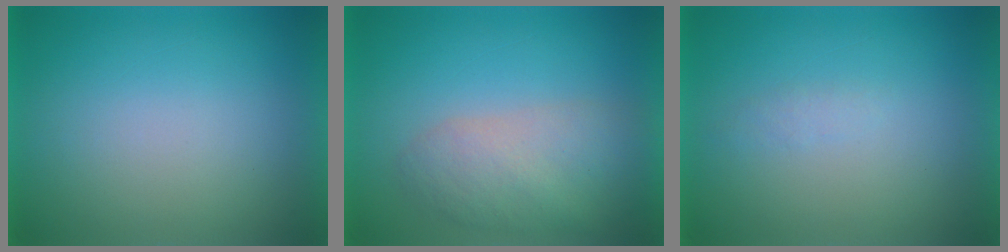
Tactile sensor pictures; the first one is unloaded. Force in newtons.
{"total": 5.7}
{"total": 1.2}